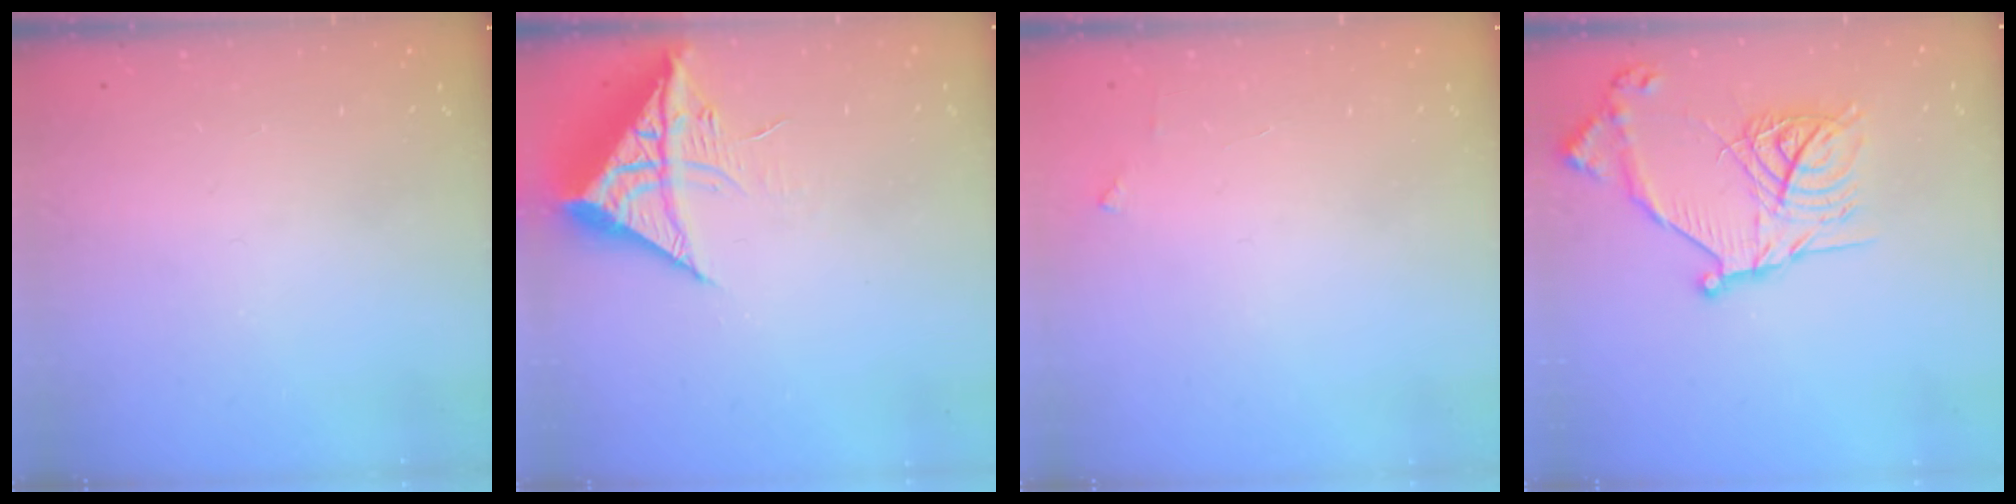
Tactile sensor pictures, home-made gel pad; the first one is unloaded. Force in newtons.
{"total": 10.5, "press": 10.5, "slide": 1.0}
{"total": 2.6, "press": 2.6, "slide": 0.2}
{"total": 18.2, "press": 18.2, "slide": 1.1}